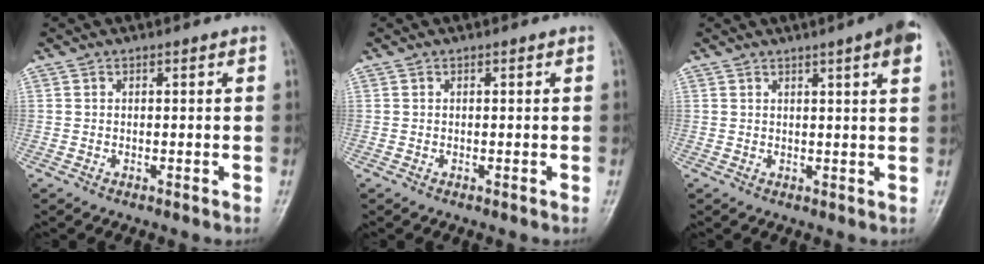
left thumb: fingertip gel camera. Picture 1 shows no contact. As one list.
[{"total": 0.0}, {"total": 5.6, "force": [2.7, 0.2, 4.9], "torque": [-0.064, -0.002, 0.034]}]